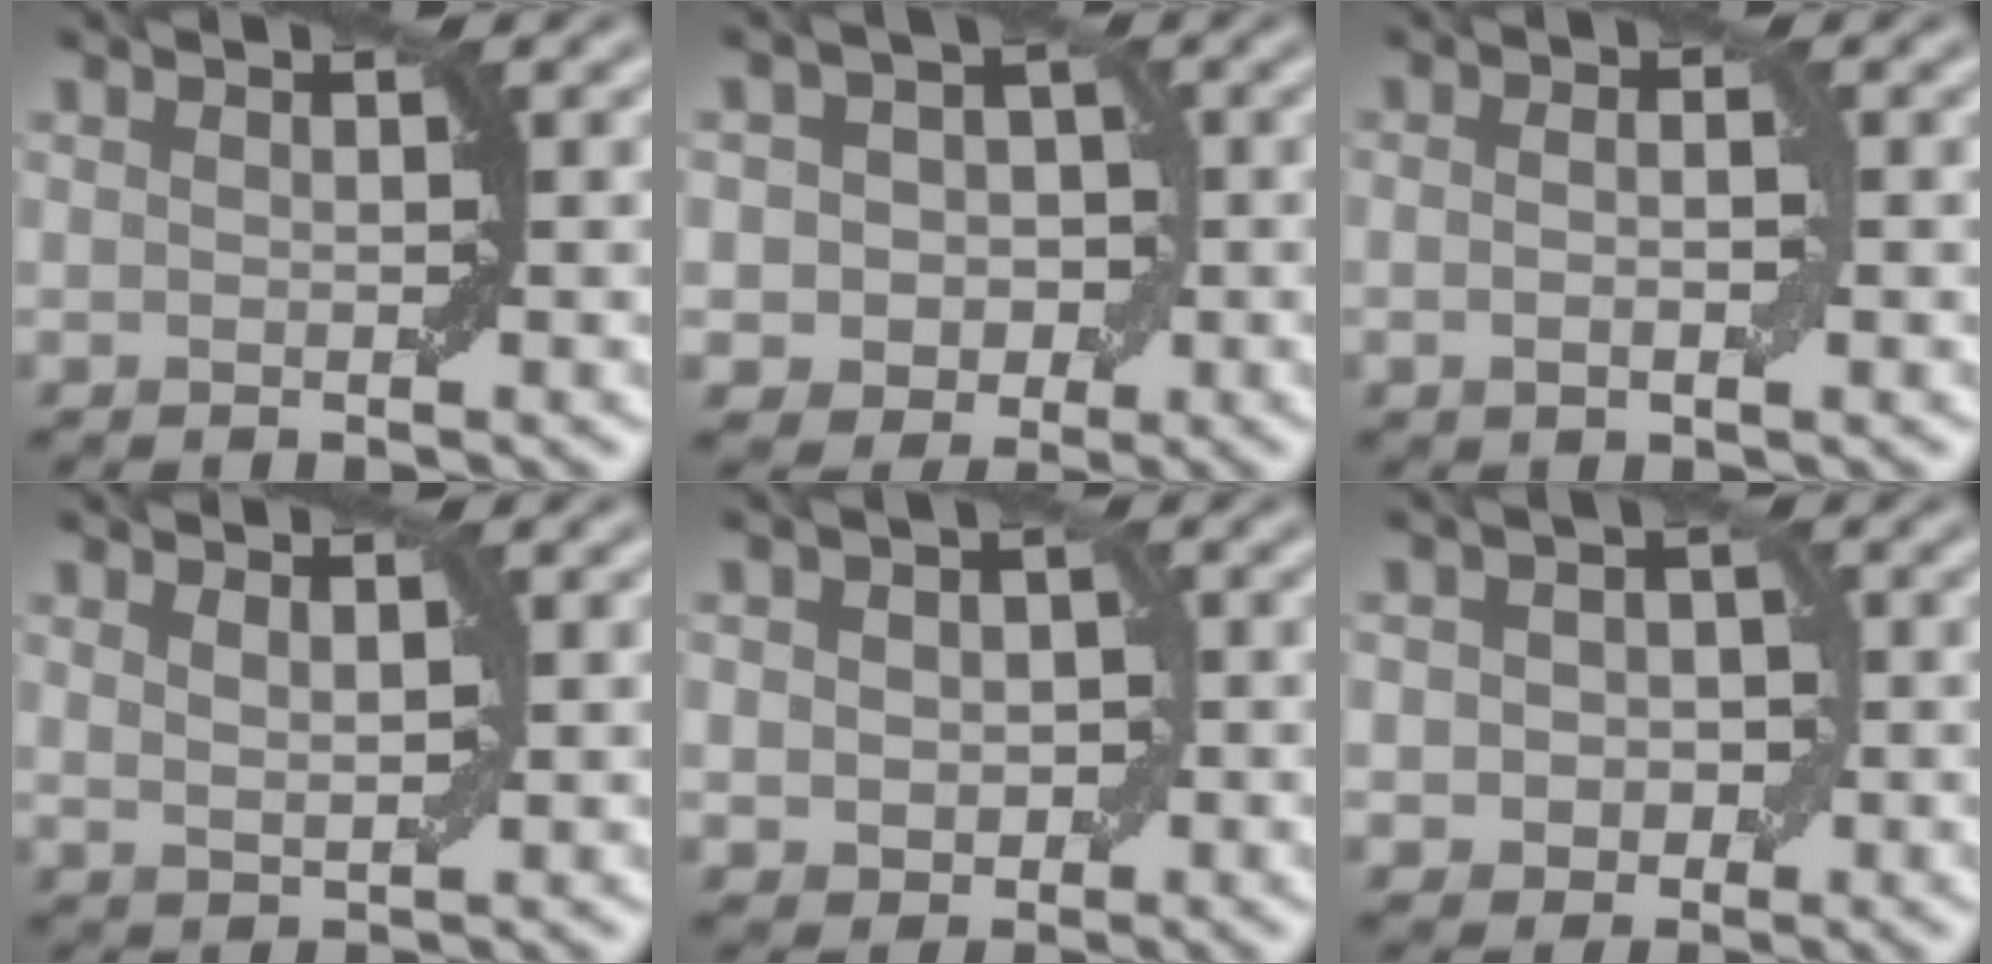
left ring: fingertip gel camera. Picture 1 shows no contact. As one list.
[{"total": 4.2, "force": [-0.1, 3.7, 1.9], "torque": [-0.006, 0.015, -0.019]}, {"total": 2.0, "force": [-0.2, 0.6, 1.8], "torque": [-0.035, -0.001, -0.005]}, {"total": 1.4, "force": [0.8, 0.5, 0.9], "torque": [-0.018, -0.003, 0.020]}, {"total": 3.9, "force": [0.0, 3.1, 2.4], "torque": [-0.022, 0.008, -0.012]}, {"total": 3.2, "force": [-0.2, 2.7, 1.7], "torque": [-0.011, 0.002, -0.011]}]